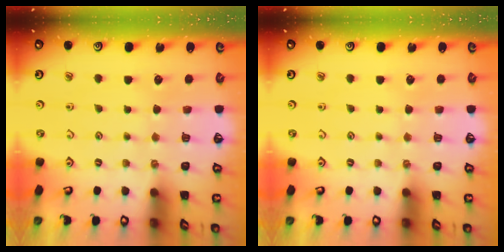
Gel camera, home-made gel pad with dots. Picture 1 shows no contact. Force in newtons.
{"total": 0.0}